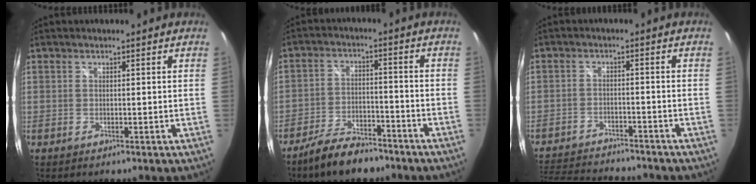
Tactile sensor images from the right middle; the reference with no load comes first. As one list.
[{"total": 8.3, "force": [-6.8, 2.6, 3.9], "torque": [-0.089, 0.001, -0.115]}, {"total": 14.3, "force": [-12.8, 3.2, 5.6], "torque": [-0.129, -0.015, -0.195]}]